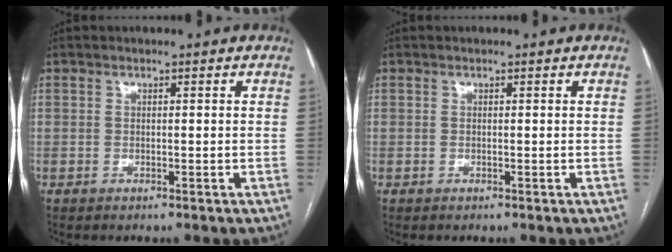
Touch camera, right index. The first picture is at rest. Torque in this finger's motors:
{"motor_torque": [0.13, 0.12, 0.00, 0.01]}